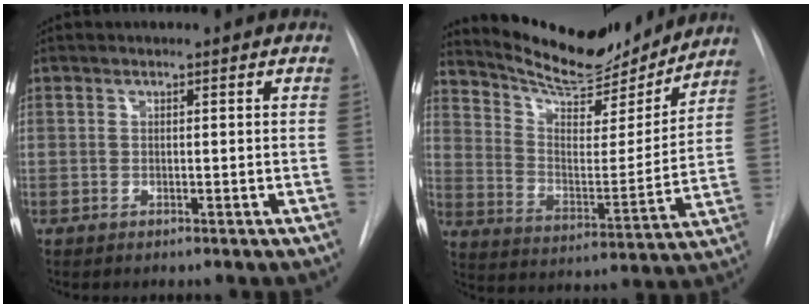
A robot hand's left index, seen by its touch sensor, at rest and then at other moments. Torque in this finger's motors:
{"motor_torque": [1.01, -1.13, 0.23, 0.09]}